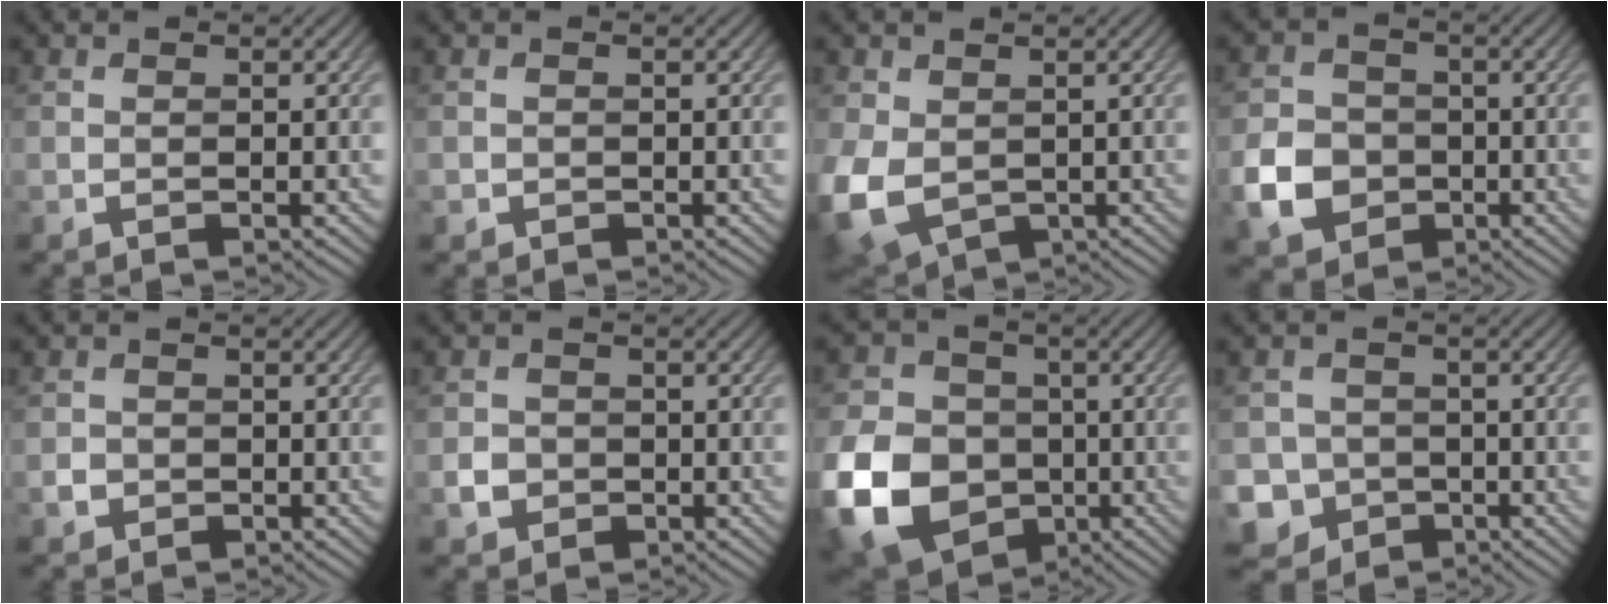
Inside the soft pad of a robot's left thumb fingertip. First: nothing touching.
{"total": 0.7, "force": [-0.3, 0.6, 0.0], "torque": [0.001, -0.006, -0.007]}
{"total": 8.7, "force": [-0.7, 6.2, 6.0], "torque": [-0.182, -0.027, -0.007]}
{"total": 6.6, "force": [-2.2, 5.5, 2.9], "torque": [-0.070, -0.008, -0.052]}
{"total": 1.6, "force": [-0.6, 1.4, 0.4], "torque": [-0.005, -0.004, -0.014]}
{"total": 2.5, "force": [-0.7, 2.2, 0.8], "torque": [-0.015, -0.004, -0.016]}
{"total": 15.6, "force": [-4.6, 12.3, 8.4], "torque": [-0.238, -0.038, -0.087]}
{"total": 6.8, "force": [-3.0, 5.9, 1.4], "torque": [-0.042, -0.020, -0.076]}